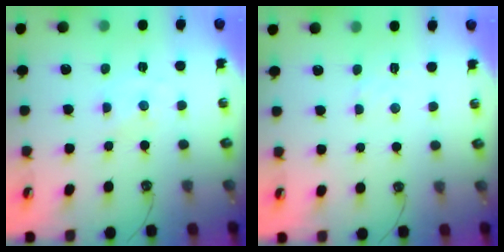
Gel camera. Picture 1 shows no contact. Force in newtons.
{"total": 2.8, "press": 2.7, "slide": 0.5}